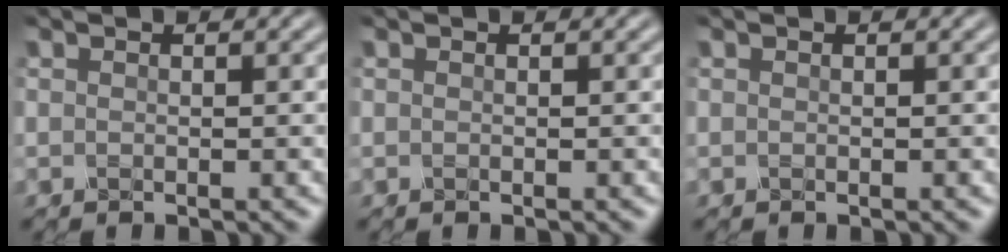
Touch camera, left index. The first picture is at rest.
{"total": 0.0}
{"total": 0.0}